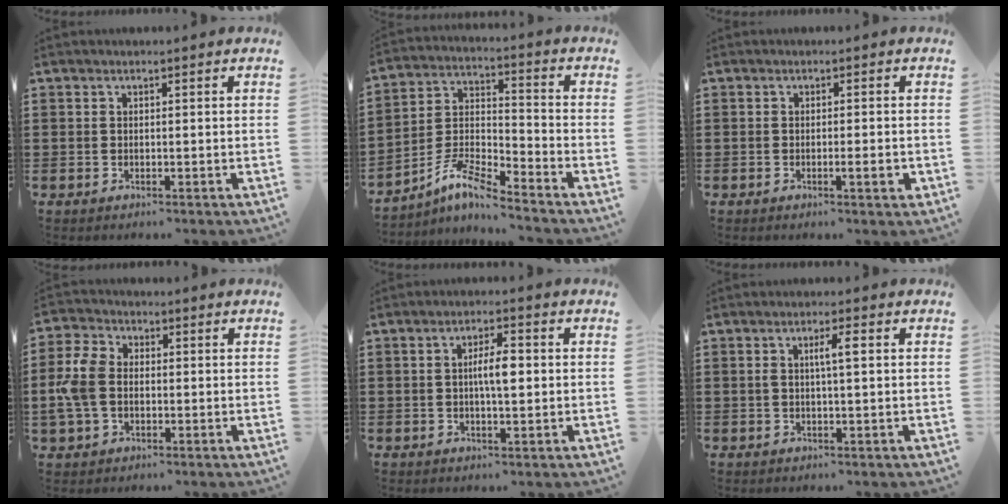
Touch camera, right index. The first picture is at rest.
{"total": 7.3, "force": [-6.0, 1.0, 4.0], "torque": [-0.099, -0.011, -0.122]}
{"total": 2.5, "force": [-0.8, 0.2, 2.4], "torque": [-0.038, -0.005, -0.013]}
{"total": 6.7, "force": [-0.9, 4.6, 4.7], "torque": [-0.130, -0.001, -0.026]}
{"total": 4.5, "force": [0.2, 1.3, 4.3], "torque": [-0.080, 0.004, 0.001]}
{"total": 3.0, "force": [0.5, 0.4, 2.9], "torque": [-0.056, 0.003, 0.005]}